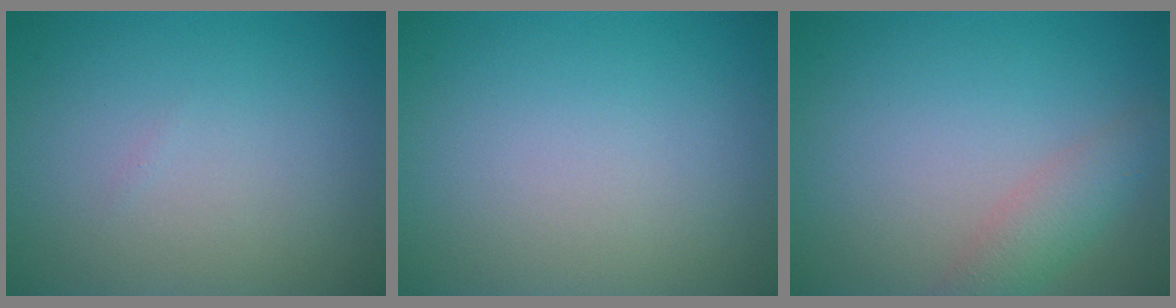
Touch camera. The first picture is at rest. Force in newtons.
{"total": 0.0}
{"total": 2.5, "press": 2.5, "slide": 0.1}